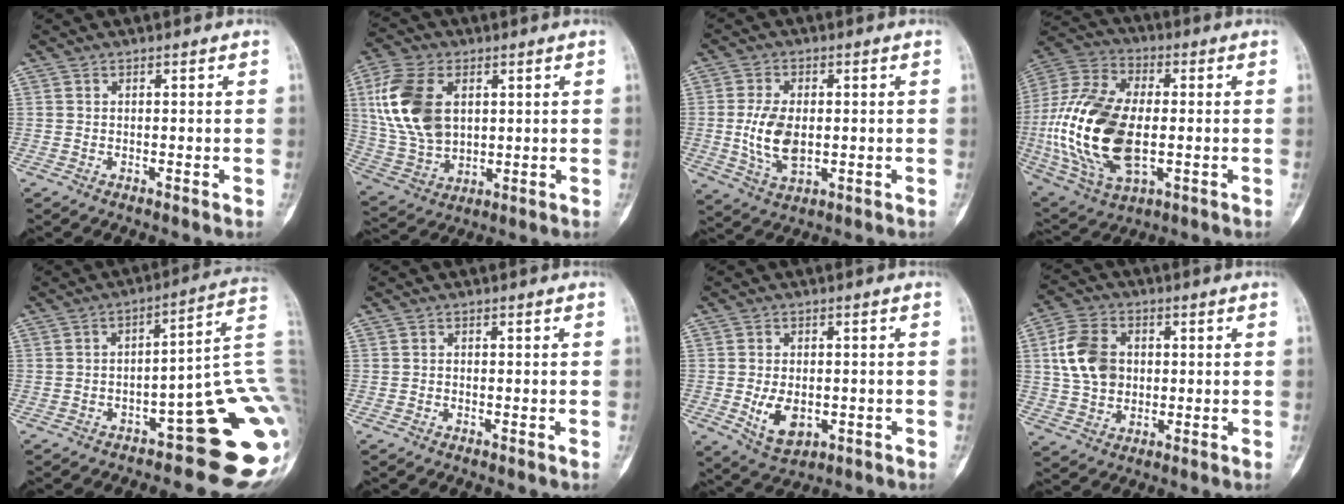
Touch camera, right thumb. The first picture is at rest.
{"total": 15.9, "force": [3.8, 10.2, 11.6], "torque": [-0.234, -0.005, 0.083]}
{"total": 9.1, "force": [-0.4, 5.3, 7.4], "torque": [-0.141, -0.006, -0.001]}
{"total": 23.9, "force": [-2.0, 13.2, 19.8], "torque": [-0.418, 0.001, -0.025]}
{"total": 18.5, "force": [-6.9, 6.2, 16.0], "torque": [-0.126, 0.072, -0.084]}
{"total": 0.0}
{"total": 7.2, "force": [-1.5, 4.6, 5.3], "torque": [-0.077, -0.004, -0.013]}
{"total": 10.5, "force": [1.5, 7.9, 6.8], "torque": [-0.116, 0.006, 0.028]}